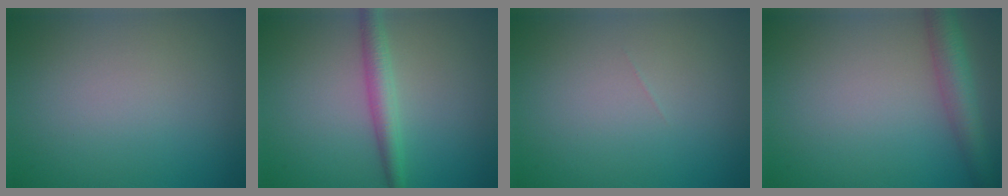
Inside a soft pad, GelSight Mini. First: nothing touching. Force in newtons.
{"total": 2.7, "press": 2.7, "slide": 0.1}
{"total": 0.0}
{"total": 4.0, "press": 4.0, "slide": 0.2}